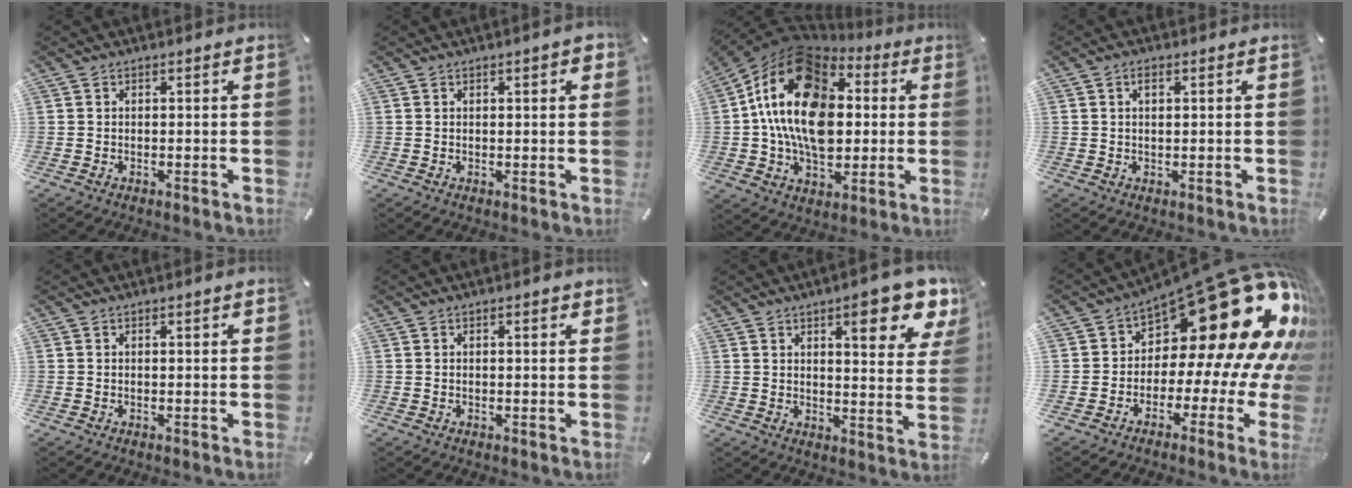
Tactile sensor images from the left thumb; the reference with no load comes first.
{"total": 1.9, "force": [0.7, 0.5, 1.7], "torque": [-0.027, -0.001, 0.010]}
{"total": 22.8, "force": [2.8, 16.0, 16.0], "torque": [-0.323, -0.004, 0.045]}
{"total": 1.6, "force": [0.5, 0.7, 1.3], "torque": [-0.028, 0.003, 0.008]}
{"total": 0.6, "force": [0.3, 0.1, 0.5], "torque": [-0.010, 0.001, 0.005]}
{"total": 1.3, "force": [0.6, 0.3, 1.1], "torque": [-0.015, -0.002, 0.007]}
{"total": 13.0, "force": [8.0, 3.6, 9.6], "torque": [-0.119, -0.049, 0.125]}
{"total": 28.7, "force": [11.7, 13.5, 22.5], "torque": [-0.318, -0.116, 0.228]}